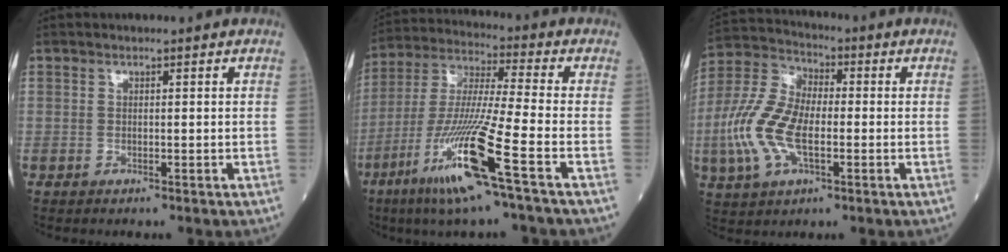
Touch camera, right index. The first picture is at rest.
{"total": 15.2, "force": [-7.2, -1.1, 13.4], "torque": [-0.277, -0.028, -0.140]}
{"total": 12.6, "force": [-2.4, 6.1, 10.7], "torque": [-0.254, 0.013, -0.050]}